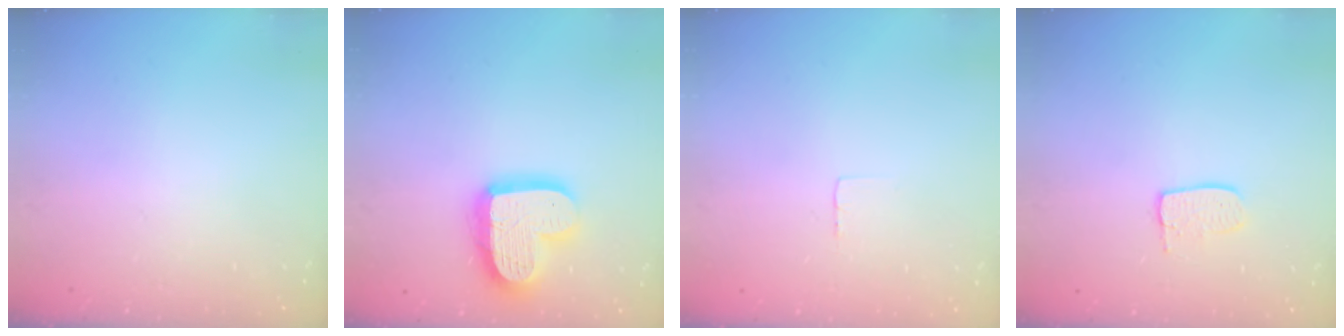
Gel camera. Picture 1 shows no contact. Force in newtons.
{"total": 17.7, "press": 17.7, "slide": 1.1}
{"total": 2.3, "press": 2.3, "slide": 0.1}
{"total": 6.3, "press": 6.3, "slide": 0.4}